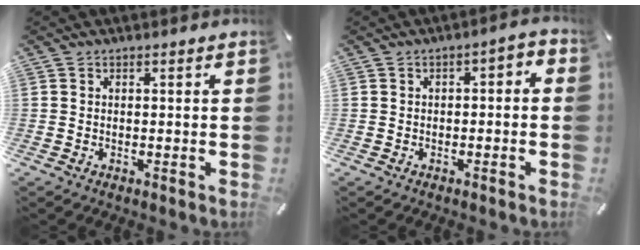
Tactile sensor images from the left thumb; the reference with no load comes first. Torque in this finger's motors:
{"motor_torque": [-0.12, -0.19, 0.05, 0.08, 0.04]}